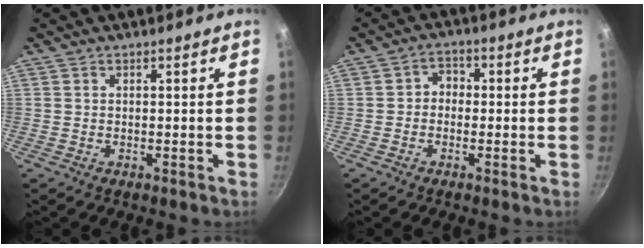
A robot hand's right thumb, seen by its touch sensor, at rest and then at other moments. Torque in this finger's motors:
{"motor_torque": [-0.01, -0.02, -0.21, 0.03, 0.06]}